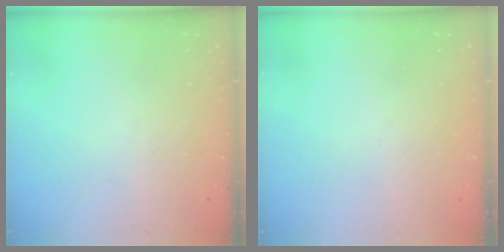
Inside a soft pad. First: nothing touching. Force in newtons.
{"total": 0.0}